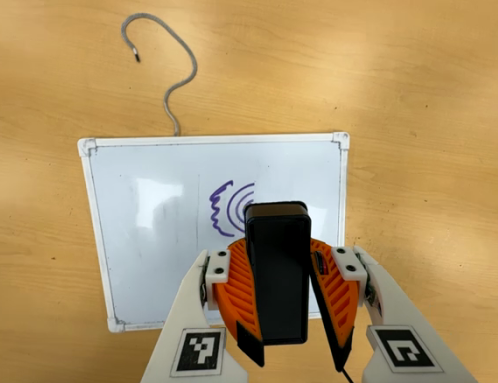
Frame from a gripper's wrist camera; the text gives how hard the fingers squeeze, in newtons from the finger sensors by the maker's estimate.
{"total": 13.5, "left": 12.4, "right": 14.7}